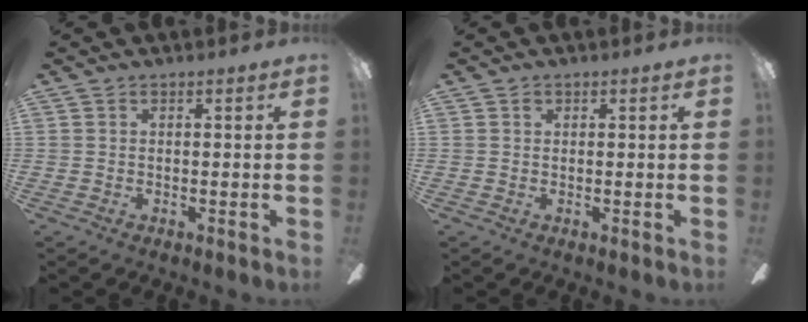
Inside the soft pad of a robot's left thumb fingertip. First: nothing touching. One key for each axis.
{"total": 0.6, "fx": 0.2, "fy": 0.4, "fz": 0.2, "tx": -0.005, "ty": 0.002, "tz": 0.004}